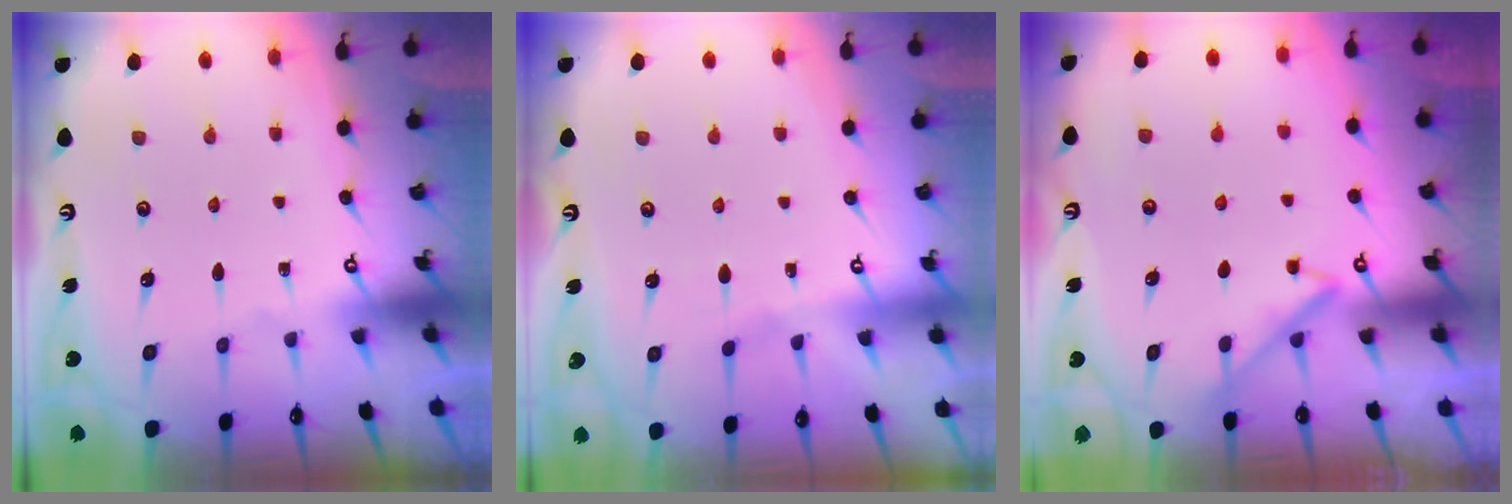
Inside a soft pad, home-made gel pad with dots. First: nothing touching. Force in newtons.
{"total": 2.2, "press": 2.1, "slide": 0.4}
{"total": 3.4, "press": 3.4, "slide": 0.5}